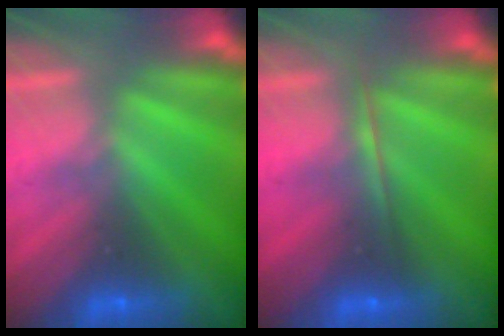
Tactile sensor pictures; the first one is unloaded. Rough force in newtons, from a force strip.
{"total": 1.7}